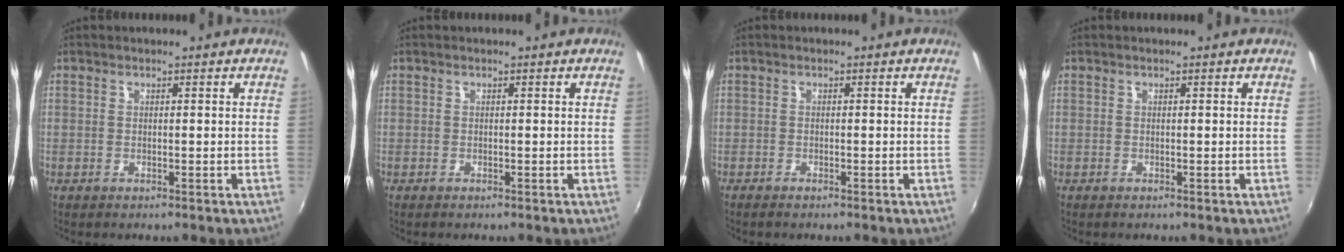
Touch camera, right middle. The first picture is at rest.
{"total": 0.0}
{"total": 1.2, "force": [-1.0, 0.2, 0.5], "torque": [-0.013, -0.005, -0.021]}
{"total": 0.0}